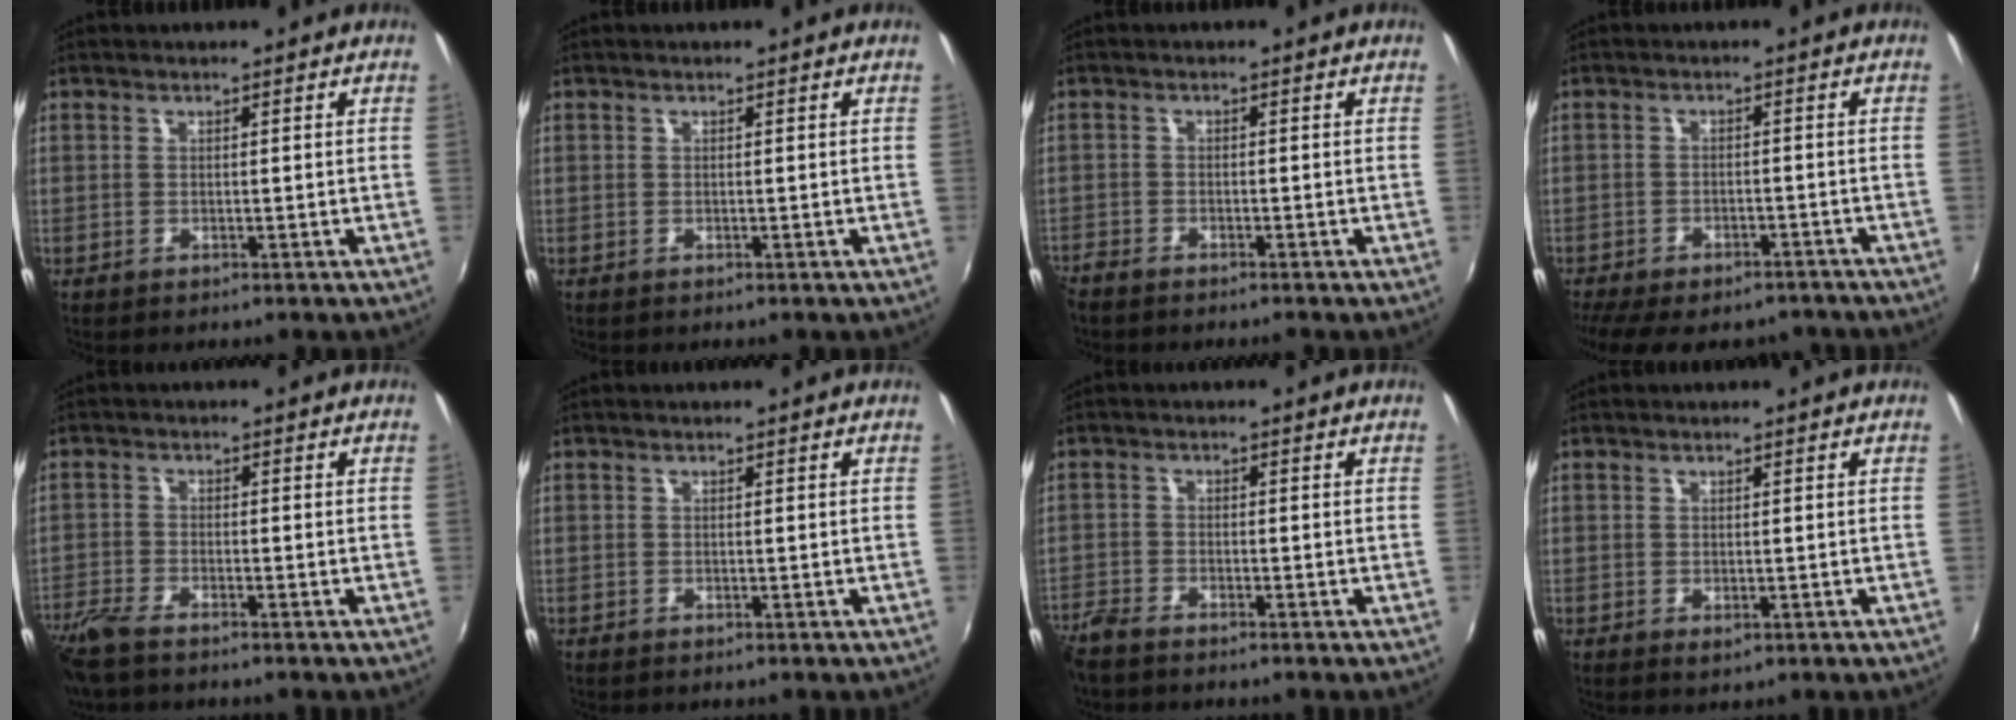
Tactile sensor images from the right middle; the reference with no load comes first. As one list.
[{"total": 0.0}, {"total": 2.9, "force": [-2.7, 0.7, 0.7], "torque": [-0.028, -0.013, -0.057]}, {"total": 15.3, "force": [-12.4, 5.8, 6.9], "torque": [-0.151, -0.025, -0.167]}, {"total": 7.3, "force": [-6.0, 1.8, 3.7], "torque": [-0.103, -0.026, -0.121]}, {"total": 0.0}, {"total": 5.5, "force": [-4.9, 1.4, 2.1], "torque": [-0.060, -0.021, -0.098]}, {"total": 0.9, "force": [-0.1, 0.7, 0.6], "torque": [-0.009, -0.003, 0.000]}]